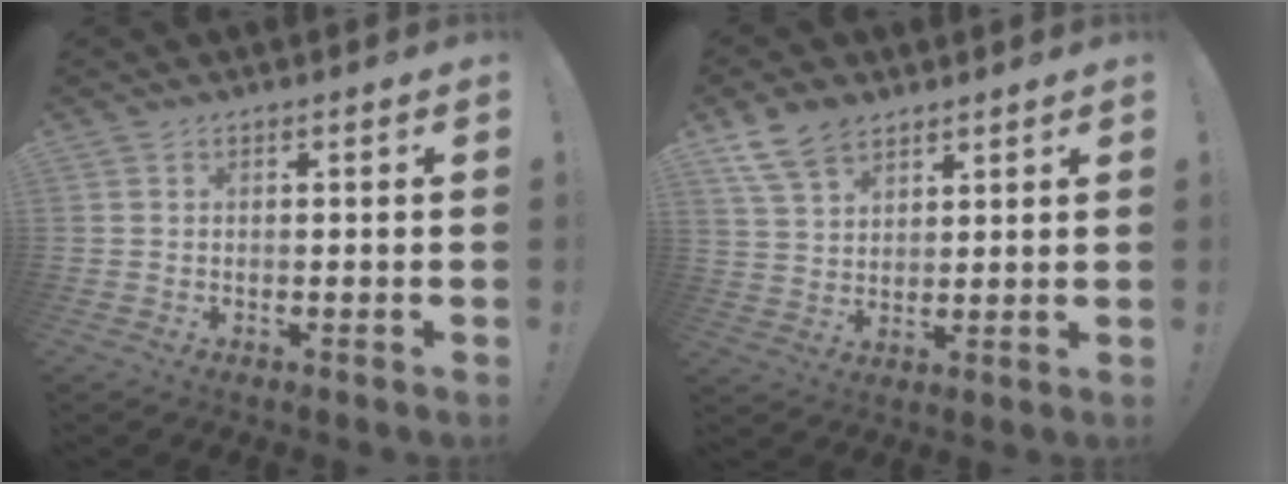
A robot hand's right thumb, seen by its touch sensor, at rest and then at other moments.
{"total": 9.5, "force": [6.6, 5.5, 4.2], "torque": [-0.087, -0.024, 0.131]}